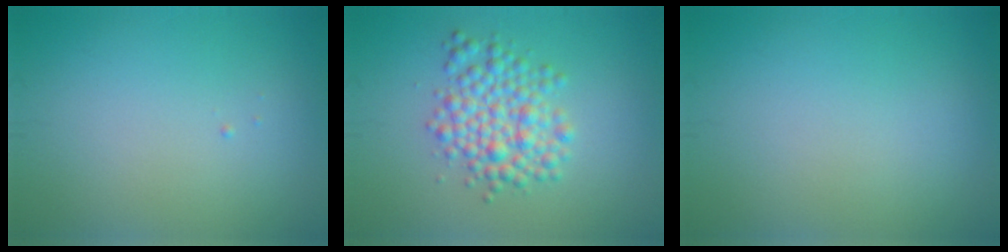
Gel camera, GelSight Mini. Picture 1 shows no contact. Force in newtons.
{"total": 4.5, "press": 4.5, "slide": 0.1}
{"total": 0.0}